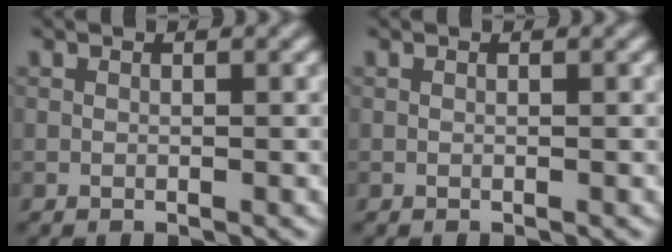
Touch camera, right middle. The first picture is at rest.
{"total": 0.0}